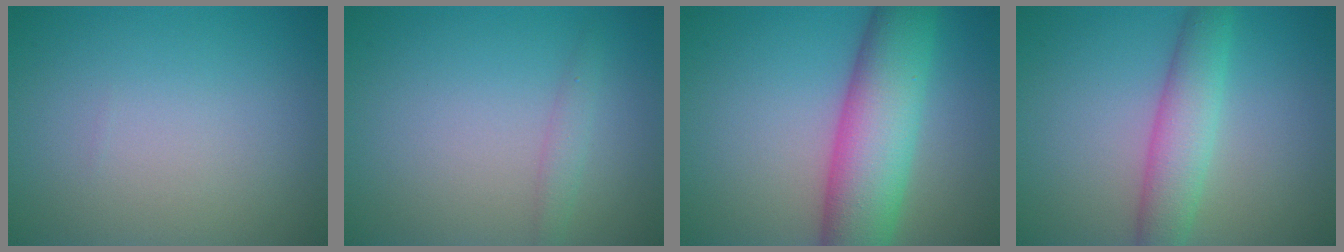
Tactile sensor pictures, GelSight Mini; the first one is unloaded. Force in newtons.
{"total": 1.2, "press": 1.2, "slide": 0.1}
{"total": 9.3, "press": 9.3, "slide": 0.1}
{"total": 4.3, "press": 4.3, "slide": 0.1}